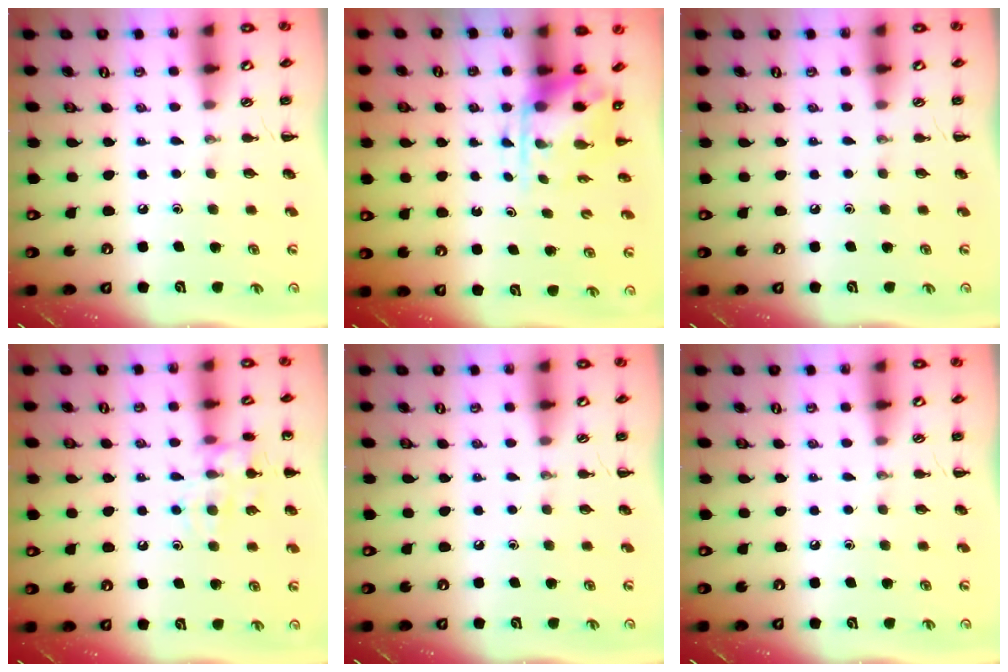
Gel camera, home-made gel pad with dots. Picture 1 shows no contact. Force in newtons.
{"total": 3.9, "press": 3.9, "slide": 0.6}
{"total": 0.0}
{"total": 12.1, "press": 12.0, "slide": 1.3}
{"total": 0.0}
{"total": 0.0}